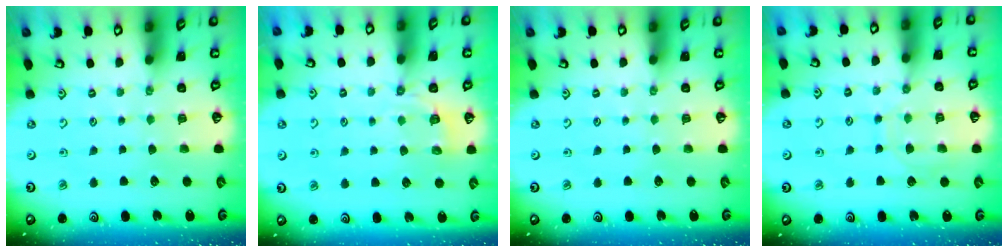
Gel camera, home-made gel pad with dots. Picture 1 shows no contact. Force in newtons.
{"total": 4.2, "press": 3.6, "slide": 2.2}
{"total": 0.0}
{"total": 9.2, "press": 9.2, "slide": 0.7}